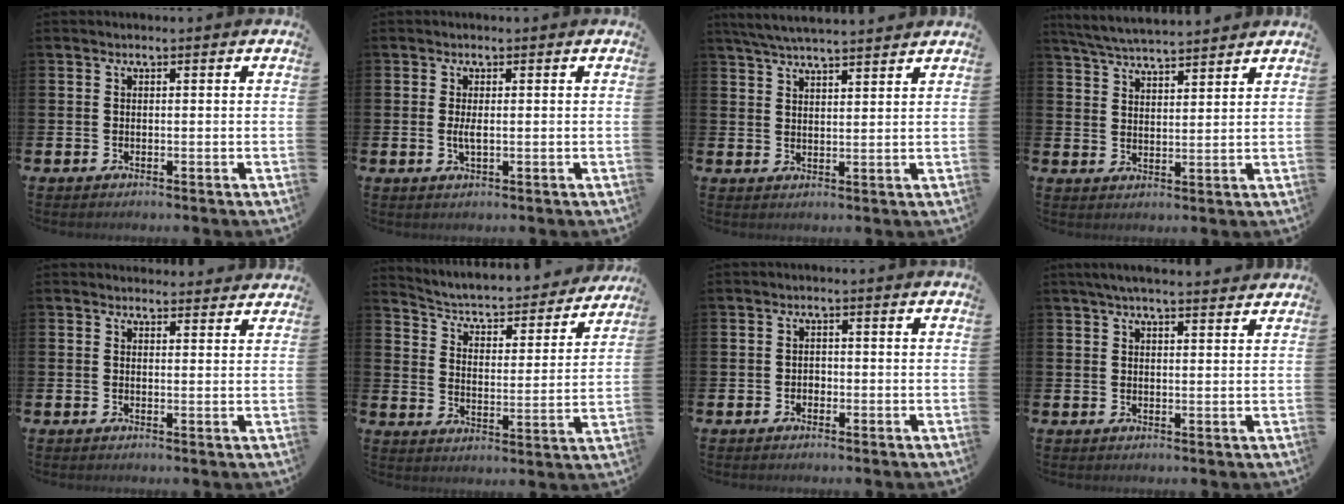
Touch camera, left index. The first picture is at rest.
{"total": 1.7, "force": [0.0, 0.5, 1.7], "torque": [-0.025, -0.002, -0.002]}
{"total": 5.0, "force": [4.8, 0.2, 1.2], "torque": [-0.045, -0.013, 0.090]}
{"total": 5.4, "force": [5.3, 0.1, 0.9], "torque": [-0.041, -0.026, 0.096]}
{"total": 2.1, "force": [2.1, 0.5, -0.1], "torque": [0.012, -0.013, 0.035]}
{"total": 4.6, "force": [4.2, 1.0, 1.4], "torque": [-0.057, -0.039, 0.063]}
{"total": 1.1, "force": [-0.6, 0.9, 0.2], "torque": [0.000, -0.001, -0.014]}
{"total": 3.7, "force": [3.4, 0.5, 1.5], "torque": [-0.036, -0.005, 0.062]}